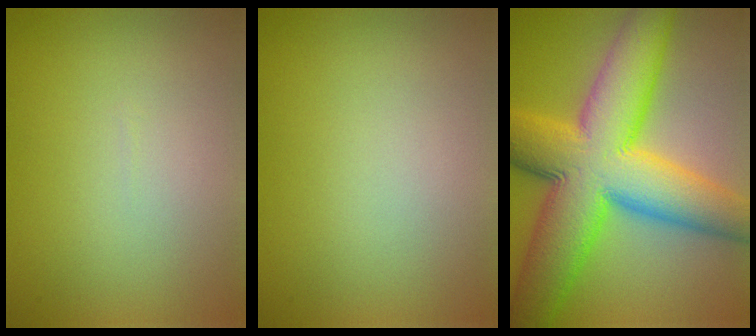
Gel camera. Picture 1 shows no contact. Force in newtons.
{"total": 0.0}
{"total": 14.5, "press": 14.5, "slide": 0.1}